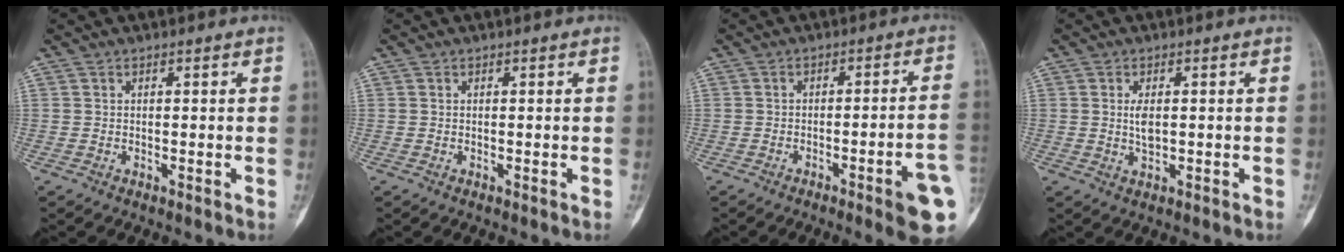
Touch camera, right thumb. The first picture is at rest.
{"total": 0.0}
{"total": 10.8, "force": [-4.2, 1.3, 9.9], "torque": [-0.115, 0.017, -0.052]}
{"total": 2.8, "force": [0.1, 1.2, 2.6], "torque": [-0.047, -0.003, 0.003]}